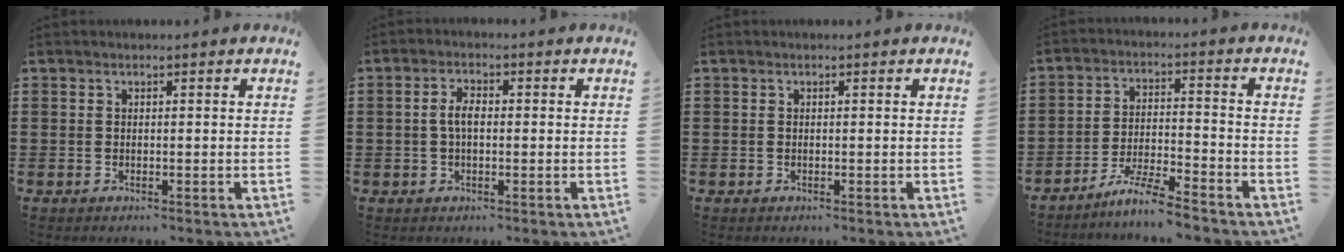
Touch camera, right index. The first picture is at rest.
{"total": 3.1, "force": [-0.1, 1.5, 2.7], "torque": [-0.060, 0.002, -0.006]}
{"total": 0.0}
{"total": 6.4, "force": [-5.9, -0.4, 2.6], "torque": [-0.056, -0.010, -0.113]}